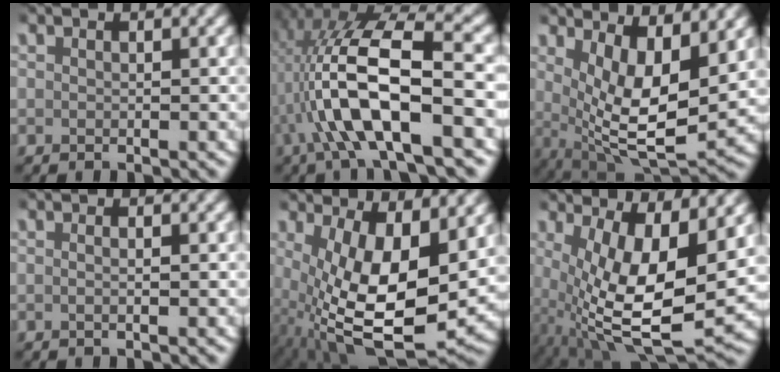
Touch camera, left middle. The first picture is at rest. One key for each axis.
{"total": 10.5, "fx": -0.3, "fy": 4.1, "fz": 9.6, "tx": -0.190, "ty": -0.004, "tz": 0.001}
{"total": 9.7, "fx": 1.2, "fy": 4.9, "fz": 8.3, "tx": -0.142, "ty": -0.038, "tz": 0.036}
{"total": 0.7, "fx": -0.2, "fy": -0.2, "fz": 0.6, "tx": -0.016, "ty": -0.002, "tz": -0.004}
{"total": 12.2, "fx": -2.0, "fy": 6.0, "fz": 10.4, "tx": -0.201, "ty": -0.072, "tz": 0.008}
{"total": 11.2, "fx": -1.0, "fy": 5.4, "fz": 9.8, "tx": -0.187, "ty": -0.057, "tz": 0.015}